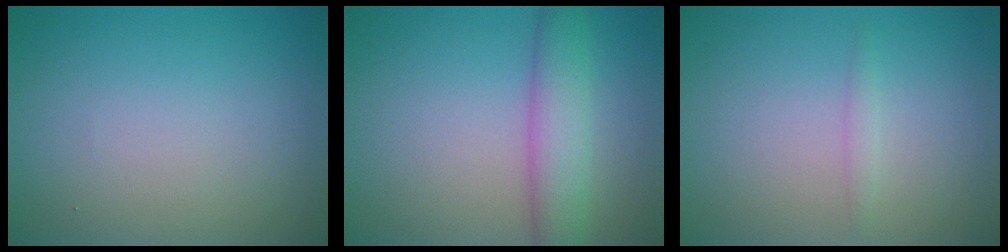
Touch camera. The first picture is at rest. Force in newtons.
{"total": 4.4, "press": 4.4, "slide": 0.3}
{"total": 0.7, "press": 0.7, "slide": 0.1}